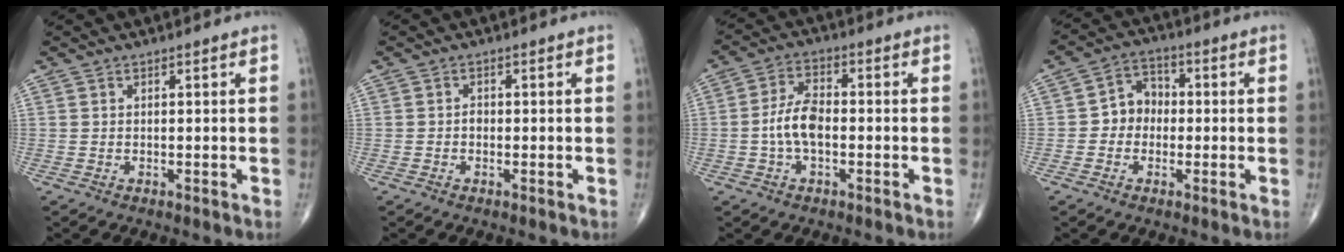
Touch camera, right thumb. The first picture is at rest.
{"total": 0.9, "force": [-0.2, 0.7, 0.6], "torque": [-0.005, 0.003, -0.008]}
{"total": 6.9, "force": [-1.1, 3.5, 5.8], "torque": [-0.116, 0.020, -0.027]}
{"total": 6.2, "force": [-0.6, 5.3, 3.2], "torque": [-0.025, 0.025, -0.025]}